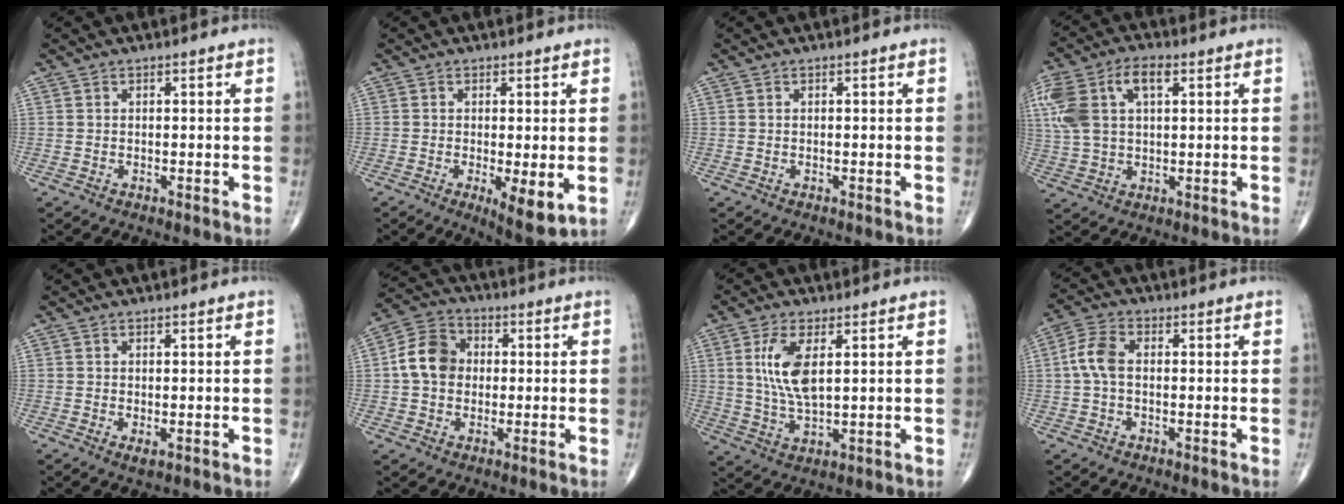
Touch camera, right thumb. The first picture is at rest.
{"total": 6.7, "force": [-1.4, 2.0, 6.3], "torque": [-0.100, -0.022, -0.021]}
{"total": 0.0}
{"total": 13.7, "force": [4.2, 7.5, 10.7], "torque": [-0.243, 0.022, 0.080]}
{"total": 1.4, "force": [-0.3, 0.6, 1.2], "torque": [-0.021, -0.005, -0.002]}
{"total": 9.1, "force": [0.3, 7.4, 5.3], "torque": [-0.083, 0.022, -0.007]}
{"total": 8.8, "force": [2.3, 3.6, 7.8], "torque": [-0.161, -0.012, 0.049]}
{"total": 5.8, "force": [0.1, 3.5, 4.6], "torque": [-0.102, 0.016, -0.005]}